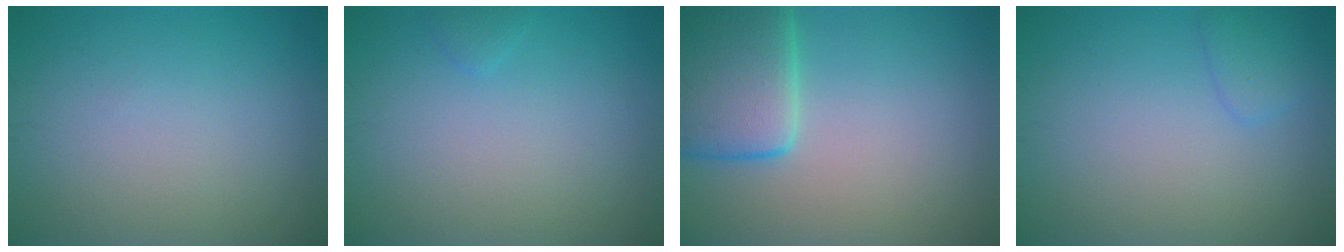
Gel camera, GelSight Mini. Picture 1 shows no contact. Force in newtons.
{"total": 0.6, "press": 0.6, "slide": 0.0}
{"total": 6.9, "press": 6.9, "slide": 0.6}
{"total": 1.5, "press": 1.5, "slide": 0.0}